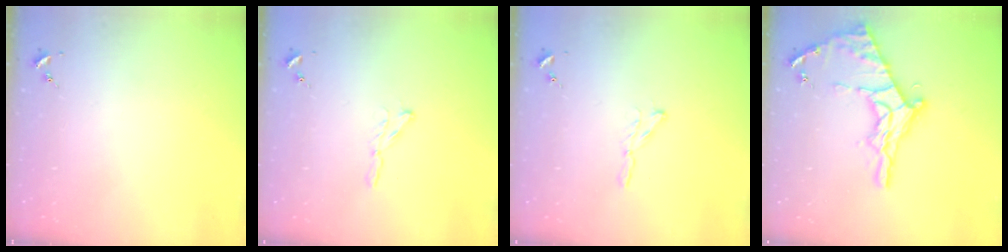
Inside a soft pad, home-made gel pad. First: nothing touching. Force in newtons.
{"total": 2.9, "press": 2.9, "slide": 0.3}
{"total": 2.9, "press": 2.9, "slide": 0.3}
{"total": 21.5, "press": 21.4, "slide": 1.7}